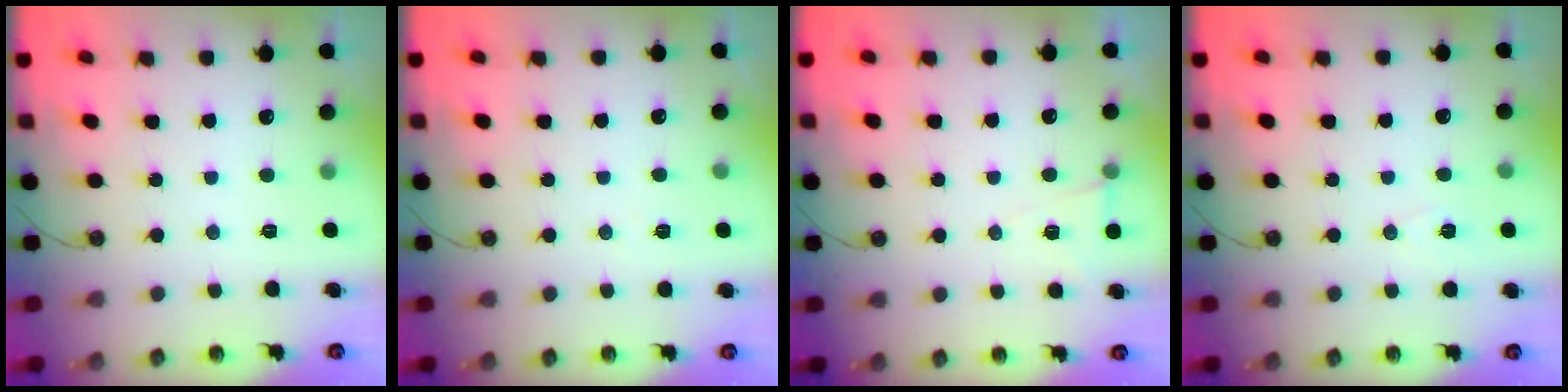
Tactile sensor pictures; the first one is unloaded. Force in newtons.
{"total": 4.8, "press": 2.1, "slide": 4.4}
{"total": 5.4, "press": 3.1, "slide": 4.5}
{"total": 6.5, "press": 4.8, "slide": 4.4}